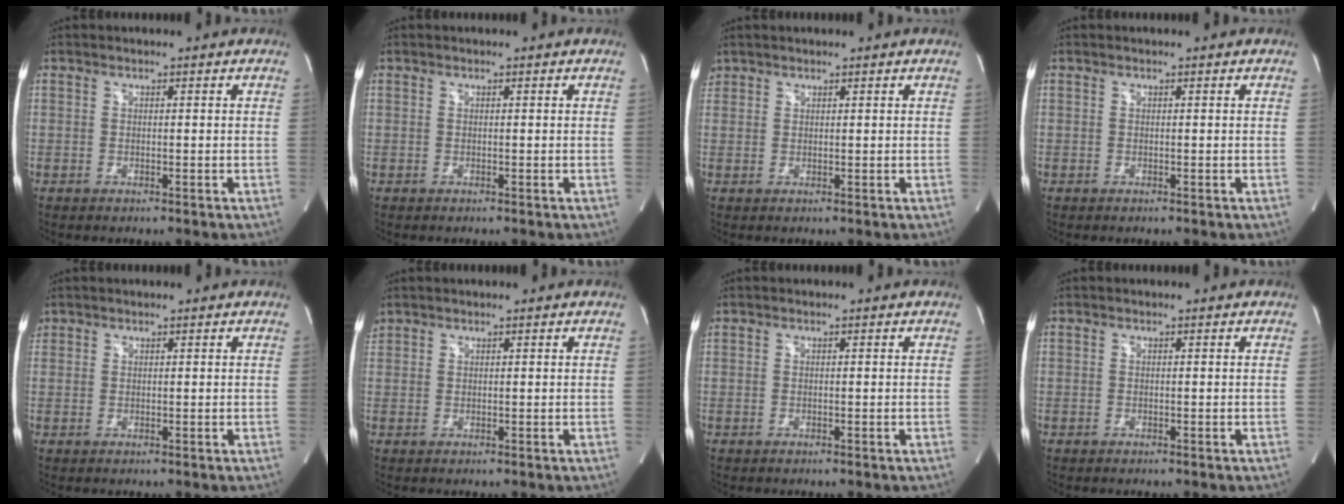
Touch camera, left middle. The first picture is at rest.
{"total": 0.0}
{"total": 1.6, "force": [1.3, 1.0, 0.0], "torque": [0.001, 0.013, 0.024]}
{"total": 0.0}
{"total": 1.0, "force": [0.8, 0.6, -0.1], "torque": [0.006, 0.008, 0.012]}
{"total": 1.3, "force": [1.2, 0.5, 0.1], "torque": [-0.007, 0.014, 0.025]}
{"total": 0.0}
{"total": 0.0}